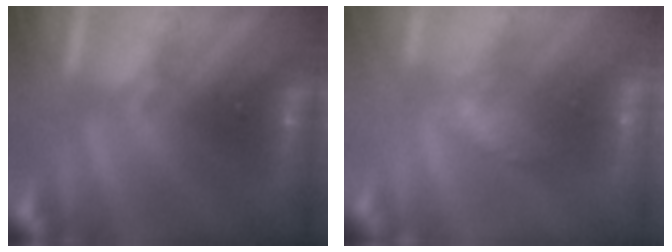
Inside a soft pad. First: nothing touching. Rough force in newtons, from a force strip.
{"total": 8.5}